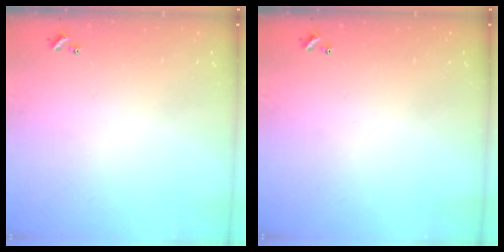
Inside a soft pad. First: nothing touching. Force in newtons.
{"total": 0.0}